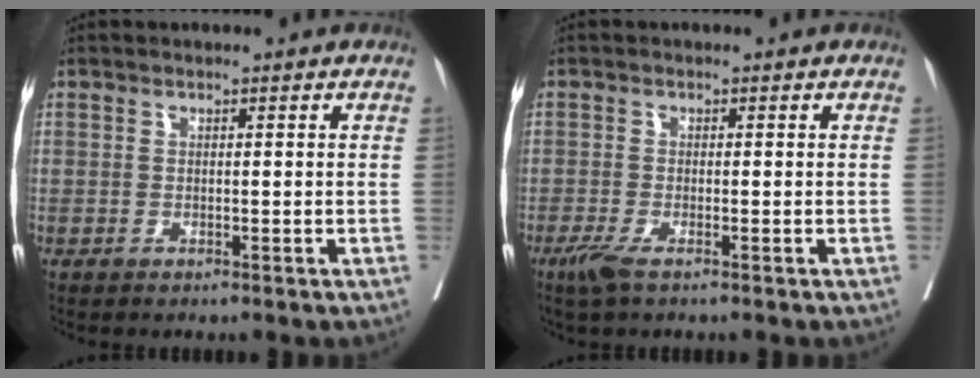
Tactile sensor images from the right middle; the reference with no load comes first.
{"total": 2.6, "force": [-1.6, 0.4, 2.0], "torque": [-0.042, -0.007, -0.036]}